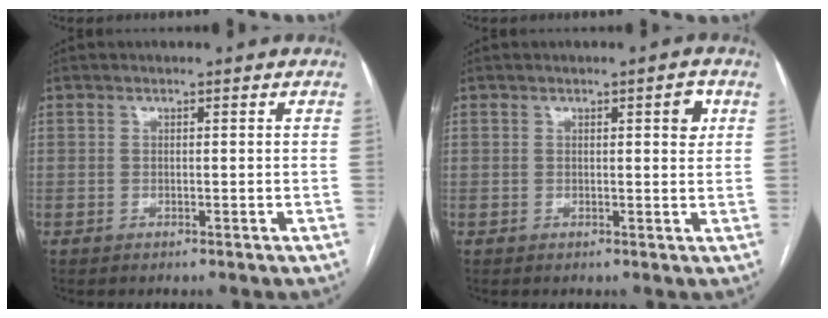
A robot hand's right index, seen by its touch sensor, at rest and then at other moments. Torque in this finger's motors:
{"motor_torque": [0.03, 0.00, 0.02, 0.03]}